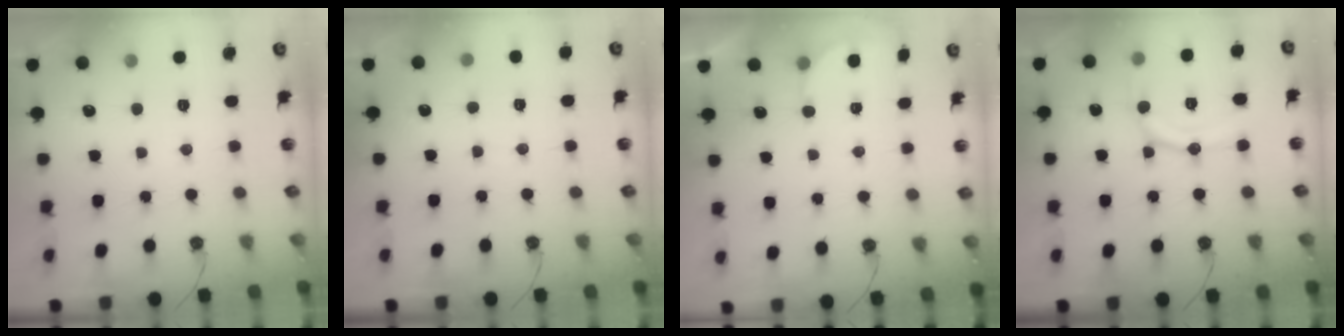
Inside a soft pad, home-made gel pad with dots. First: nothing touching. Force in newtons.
{"total": 2.2, "press": 2.1, "slide": 0.8}
{"total": 2.1, "press": 2.1, "slide": 0.6}
{"total": 11.7, "press": 11.7, "slide": 1.0}